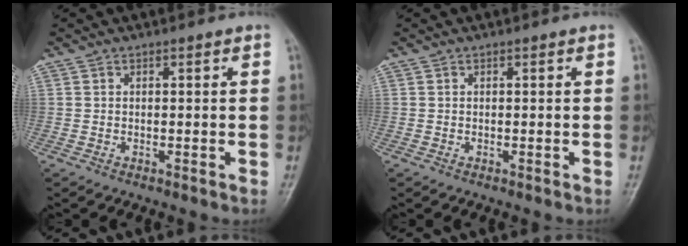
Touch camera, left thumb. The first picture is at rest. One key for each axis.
{"total": 0.0}